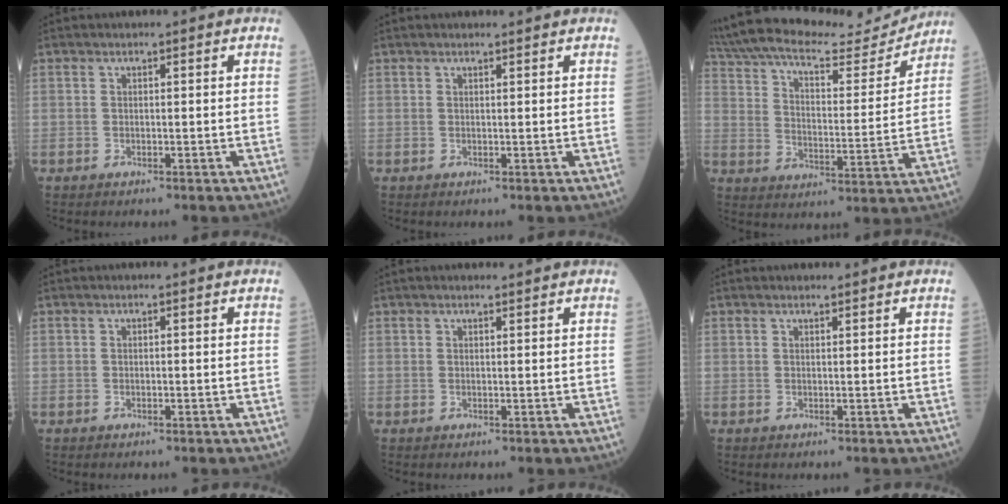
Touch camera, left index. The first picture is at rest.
{"total": 1.7, "force": [1.6, 0.0, 0.5], "torque": [-0.006, 0.012, 0.025]}
{"total": 22.5, "force": [19.6, 6.1, 9.4], "torque": [-0.191, 0.015, 0.290]}
{"total": 0.0}
{"total": 2.4, "force": [2.2, 0.2, 0.9], "torque": [-0.010, 0.017, 0.032]}
{"total": 0.8, "force": [0.8, 0.1, 0.3], "torque": [-0.011, 0.003, 0.014]}